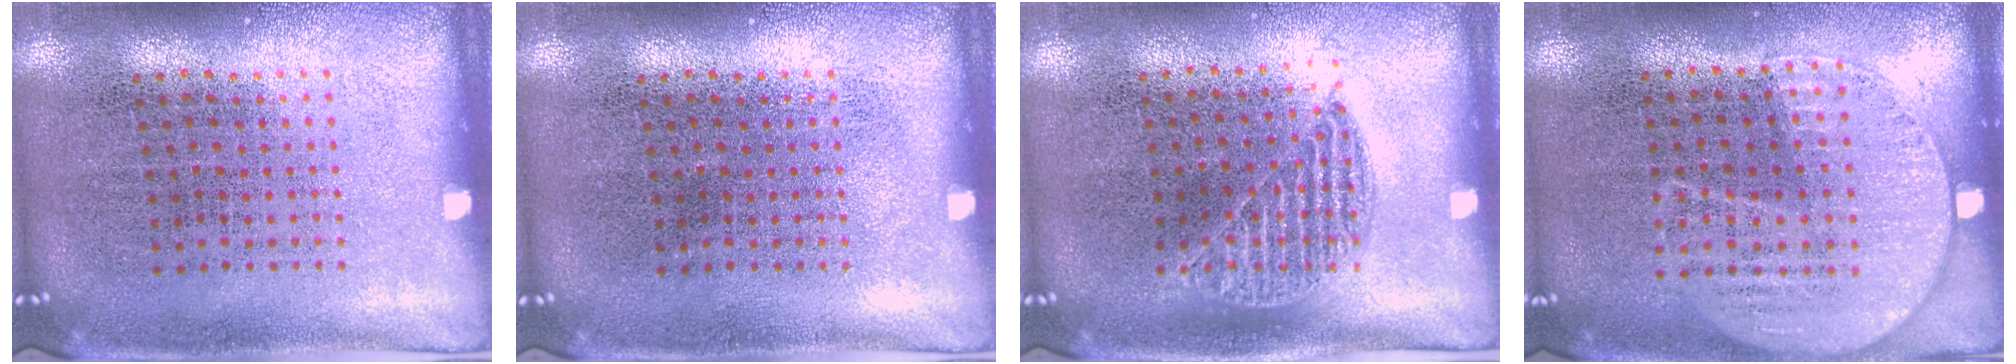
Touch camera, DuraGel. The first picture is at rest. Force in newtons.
{"total": 0.0}
{"total": 1.0, "press": 0.8, "slide": 0.5}
{"total": 1.2, "press": 1.0, "slide": 0.6}